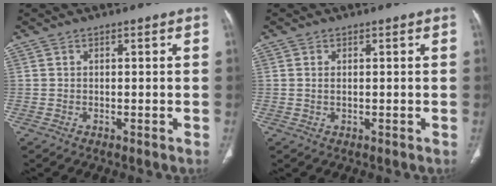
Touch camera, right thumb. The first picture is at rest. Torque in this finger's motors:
{"motor_torque": [-0.16, 0.14, -0.09, 0.20, 0.00]}